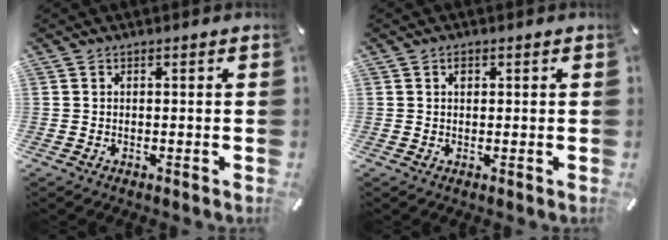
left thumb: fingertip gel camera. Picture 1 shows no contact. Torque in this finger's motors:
{"motor_torque": [0.56, 0.54, 0.24, -0.27, -0.01]}